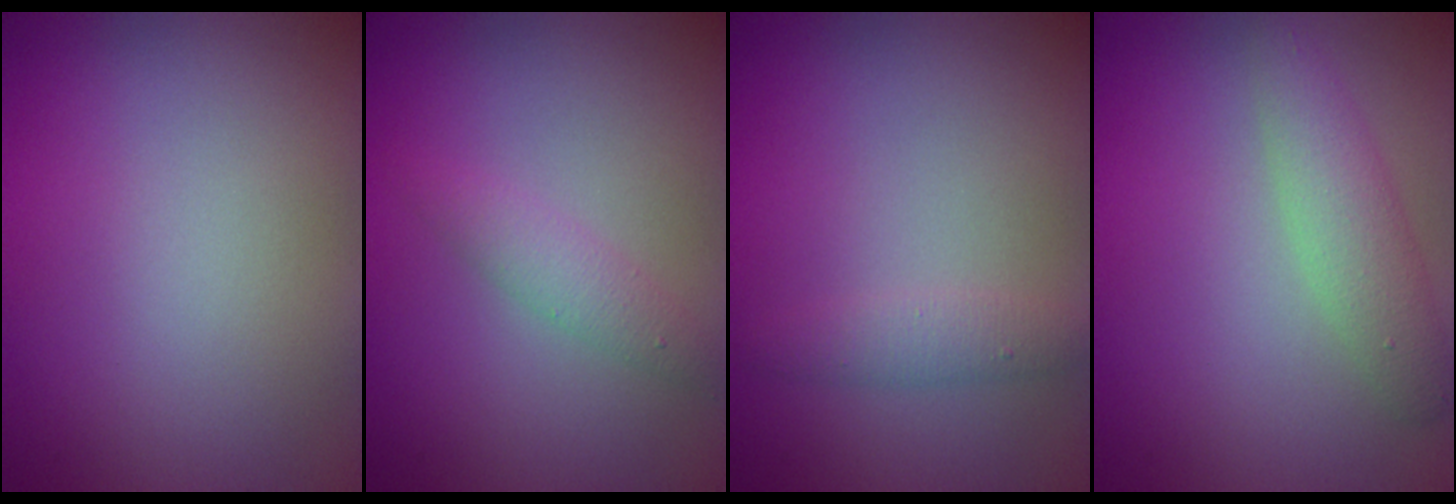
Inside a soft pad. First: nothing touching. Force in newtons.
{"total": 1.8, "press": 1.8, "slide": 0.0}
{"total": 1.6, "press": 1.6, "slide": 0.0}
{"total": 2.8, "press": 2.8, "slide": 0.1}